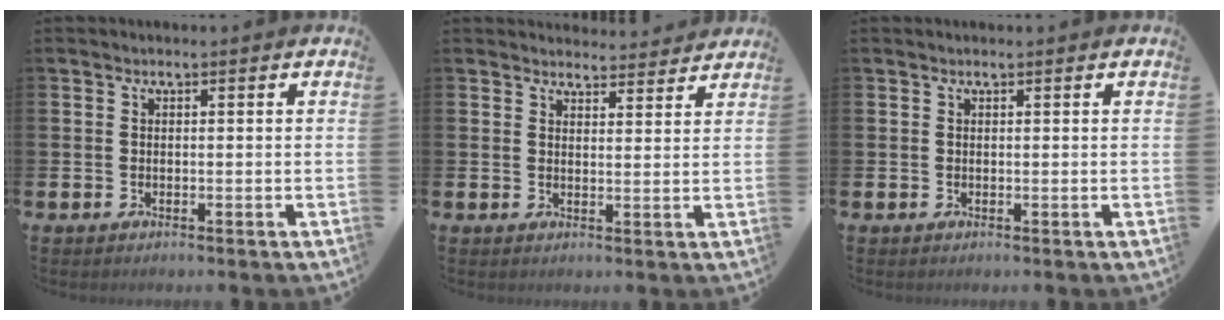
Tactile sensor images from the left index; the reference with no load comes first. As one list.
[{"total": 3.4, "force": [3.4, 0.7, -0.2], "torque": [0.005, -0.022, 0.060]}, {"total": 0.0}]